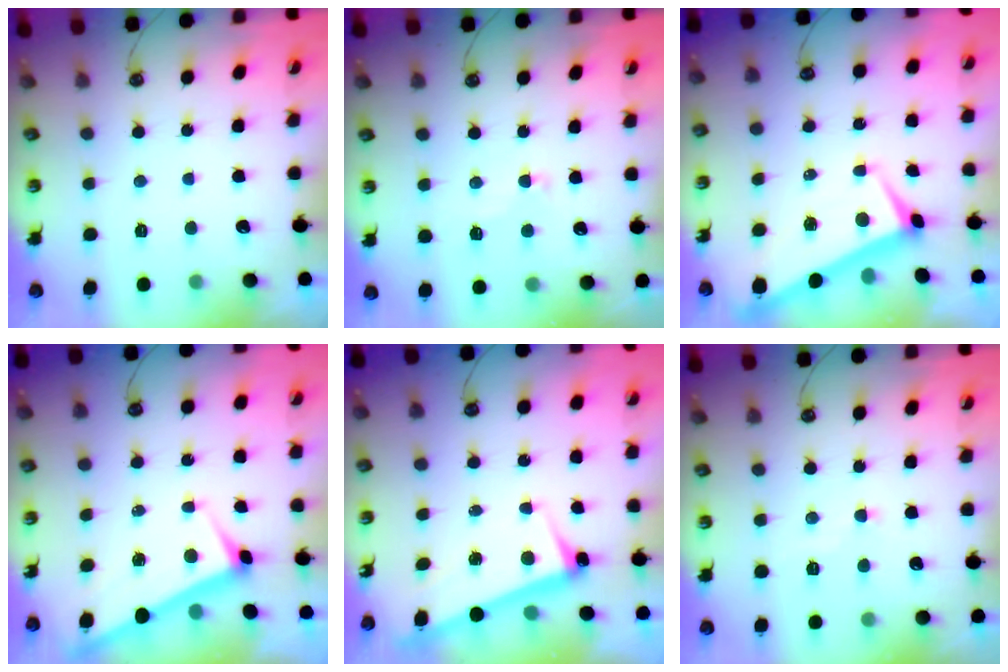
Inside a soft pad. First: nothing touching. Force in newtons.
{"total": 4.1, "press": 4.0, "slide": 1.1}
{"total": 2.2, "press": 2.1, "slide": 0.6}
{"total": 3.0, "press": 3.0, "slide": 0.0}
{"total": 3.4, "press": 3.2, "slide": 1.0}
{"total": 0.0}